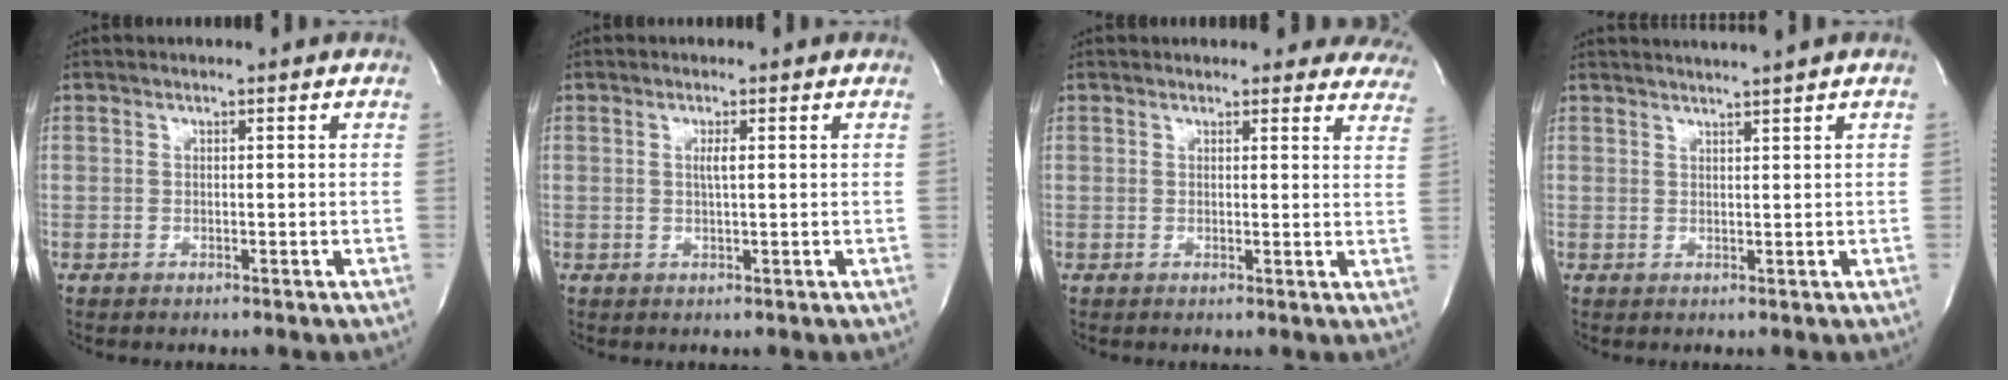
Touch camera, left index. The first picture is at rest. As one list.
[{"total": 1.4, "force": [0.3, 0.0, 1.3], "torque": [-0.029, 0.000, 0.006]}, {"total": 14.1, "force": [13.2, 4.1, 2.5], "torque": [0.005, -0.027, 0.121]}, {"total": 3.6, "force": [3.2, -1.3, 1.1], "torque": [-0.012, 0.004, 0.051]}]